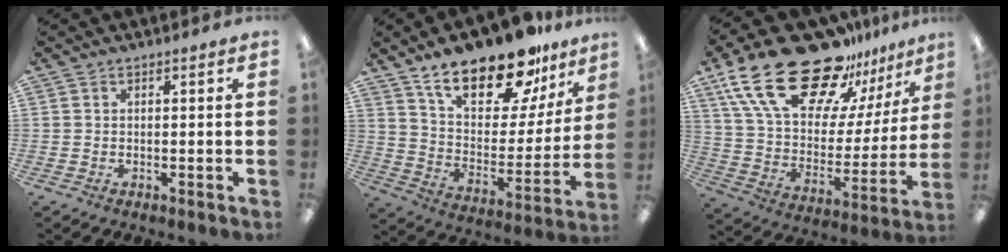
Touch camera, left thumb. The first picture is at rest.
{"total": 22.2, "force": [16.7, 8.9, 11.6], "torque": [-0.191, -0.105, 0.289]}
{"total": 27.4, "force": [19.0, 12.8, 15.0], "torque": [-0.264, -0.118, 0.339]}